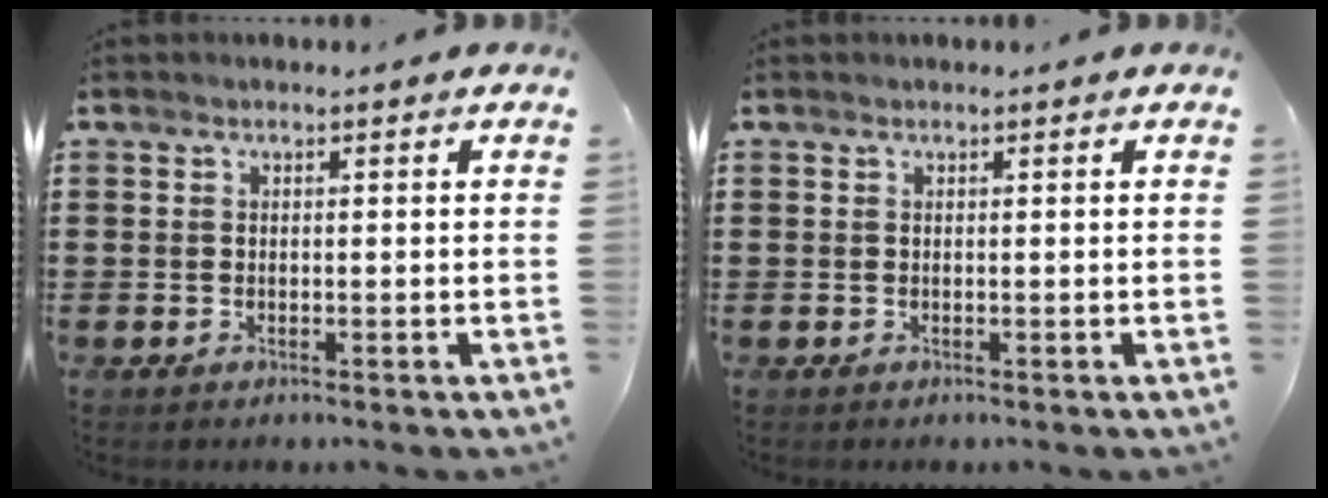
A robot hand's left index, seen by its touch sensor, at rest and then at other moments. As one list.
[{"total": 0.0}]